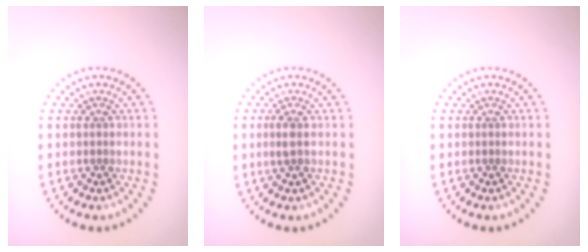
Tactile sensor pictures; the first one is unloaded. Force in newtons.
{"total": 1.3, "press": 1.3, "slide": 0.2}
{"total": 0.0}